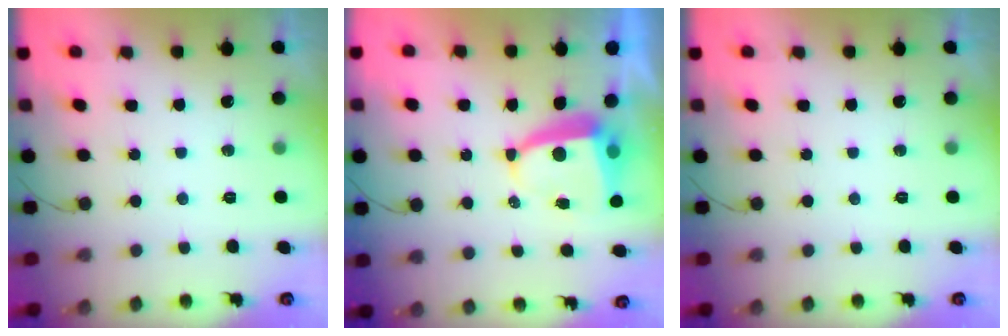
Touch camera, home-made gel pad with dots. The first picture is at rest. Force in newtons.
{"total": 6.6, "press": 6.5, "slide": 0.9}
{"total": 0.0}